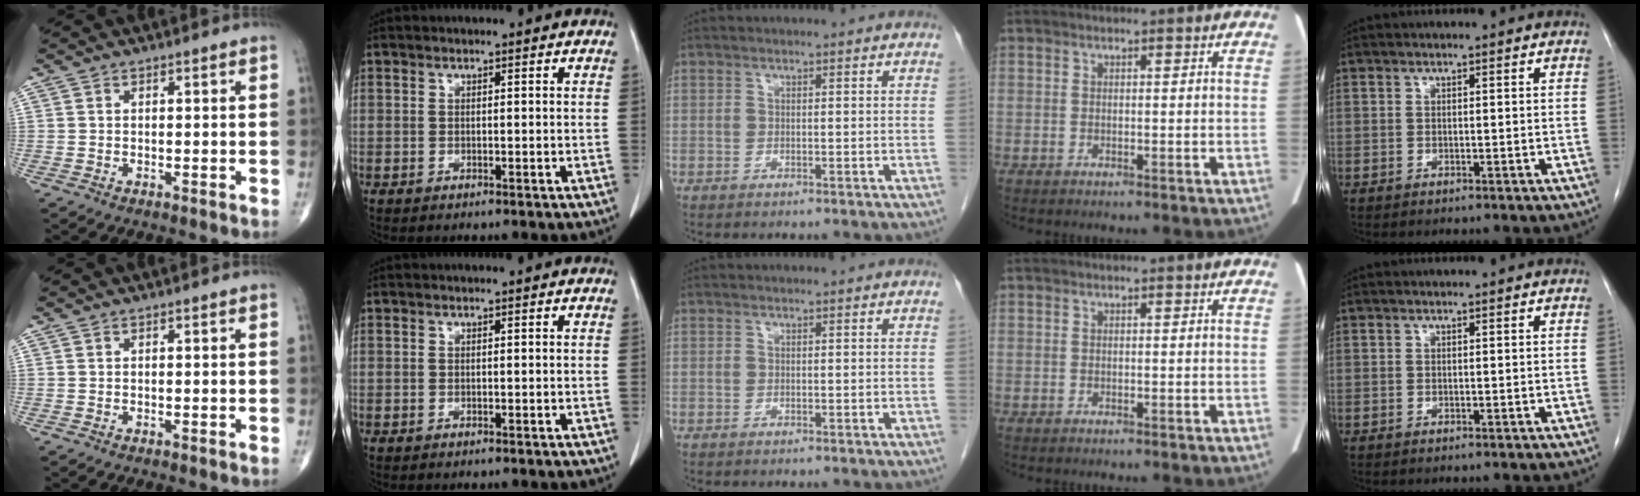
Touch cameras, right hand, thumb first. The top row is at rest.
{}